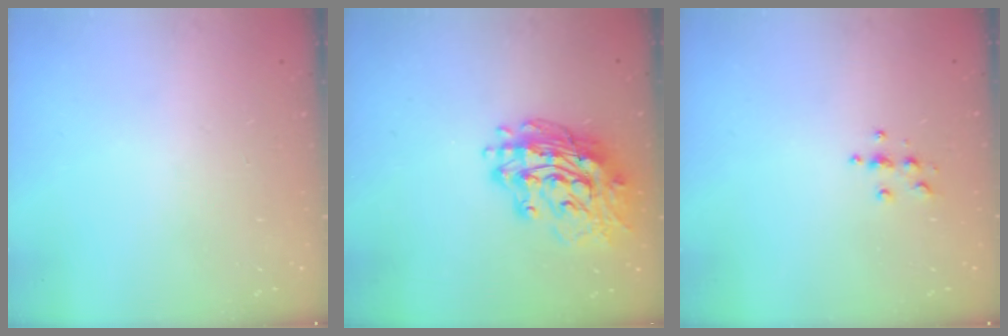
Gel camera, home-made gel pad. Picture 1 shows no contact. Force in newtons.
{"total": 18.5, "press": 18.4, "slide": 2.1}
{"total": 3.9, "press": 3.9, "slide": 0.4}